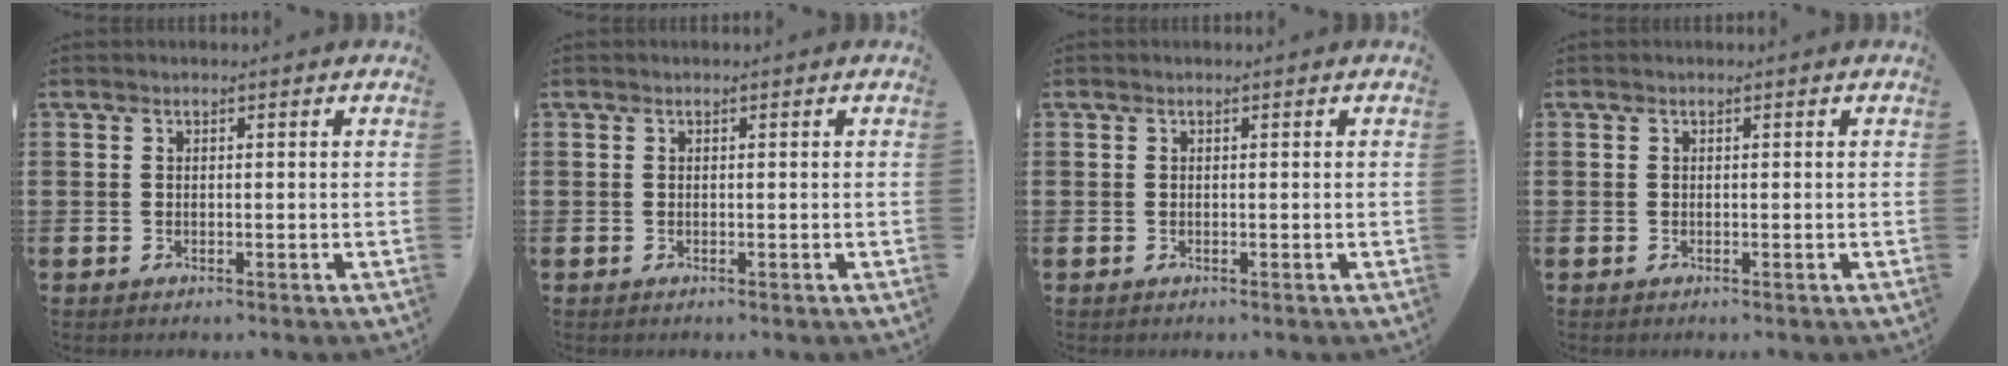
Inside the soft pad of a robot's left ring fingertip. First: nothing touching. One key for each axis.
{"total": 0.0}
{"total": 0.0}
{"total": 0.0}